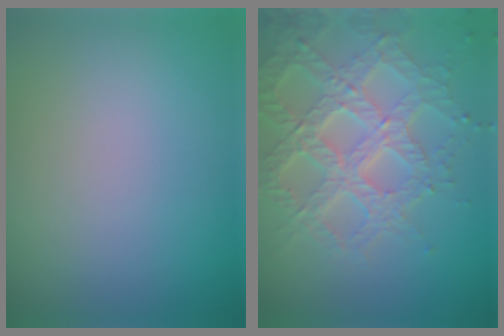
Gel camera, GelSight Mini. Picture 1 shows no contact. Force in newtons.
{"total": 7.1, "press": 5.1, "slide": 4.9}